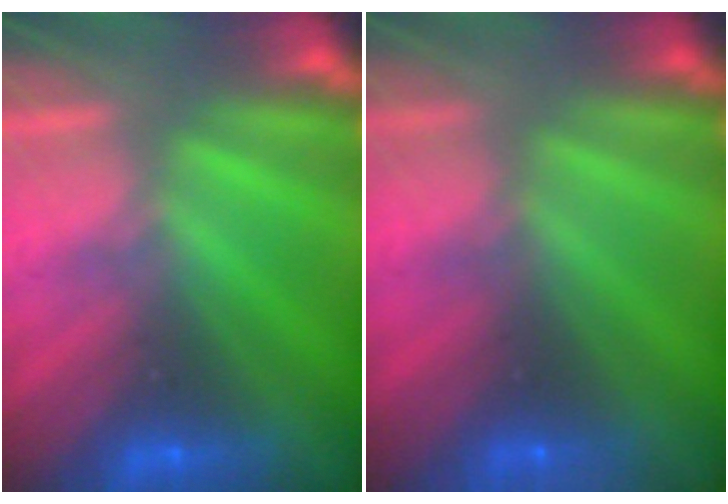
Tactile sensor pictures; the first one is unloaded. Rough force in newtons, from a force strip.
{"total": 7.8}